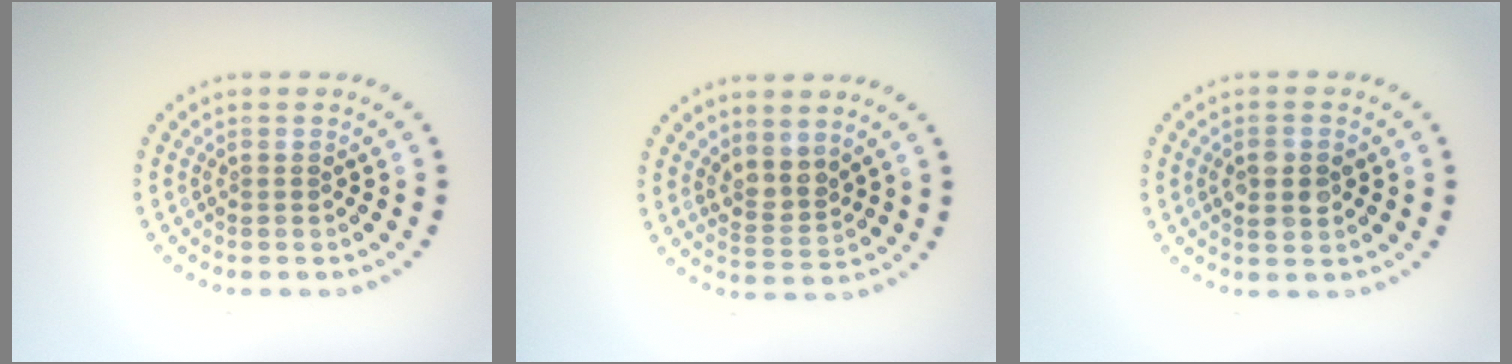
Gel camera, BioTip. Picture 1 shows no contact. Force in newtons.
{"total": 2.3, "press": 1.8, "slide": 1.4}
{"total": 2.7, "press": 2.7, "slide": 0.2}